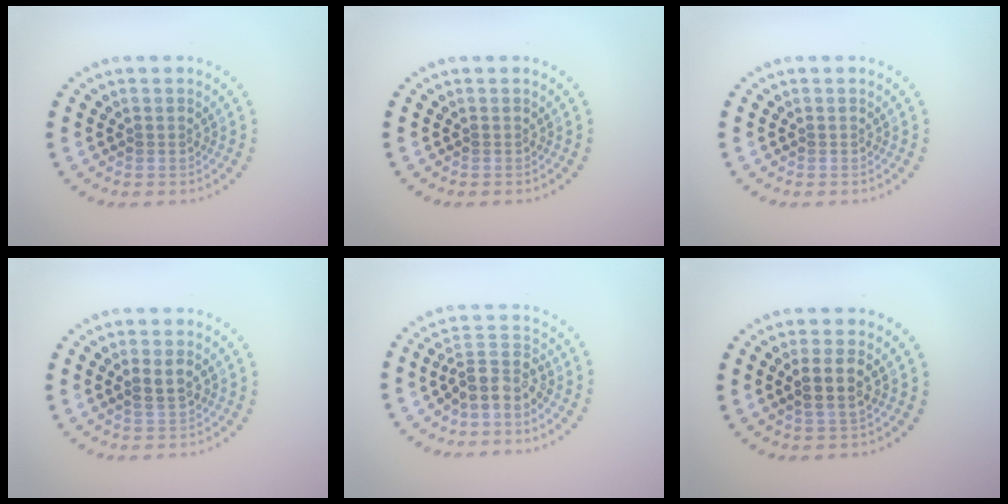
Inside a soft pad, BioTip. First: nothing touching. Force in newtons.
{"total": 0.0}
{"total": 0.0}
{"total": 2.1, "press": 2.0, "slide": 0.3}
{"total": 3.1, "press": 2.4, "slide": 1.9}
{"total": 2.8, "press": 2.7, "slide": 0.9}